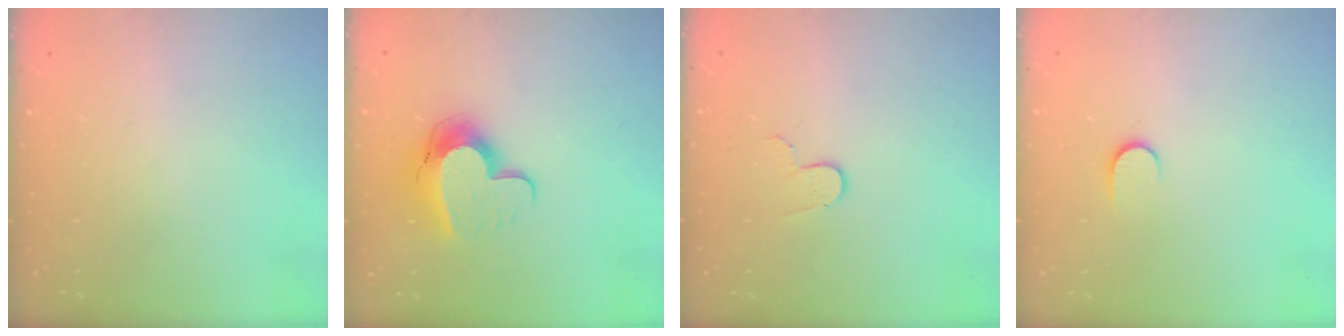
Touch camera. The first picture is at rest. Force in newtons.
{"total": 12.6, "press": 12.5, "slide": 1.1}
{"total": 3.3, "press": 3.3, "slide": 0.3}
{"total": 5.7, "press": 5.7, "slide": 0.5}